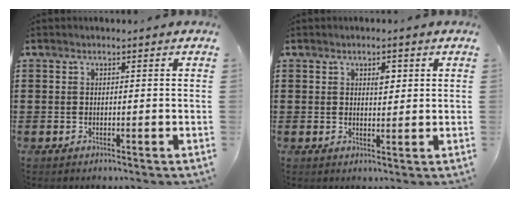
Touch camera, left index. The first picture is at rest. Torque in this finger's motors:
{"motor_torque": [0.50, -0.16, 0.25, 0.06]}